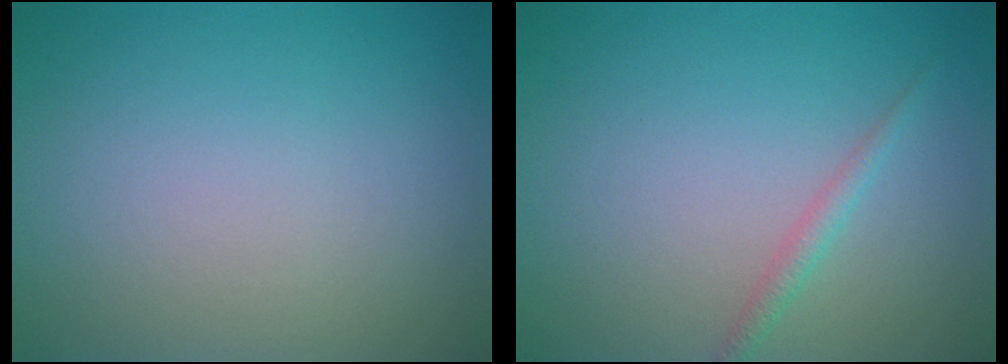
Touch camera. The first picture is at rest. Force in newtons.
{"total": 1.2, "press": 1.2, "slide": 0.0}